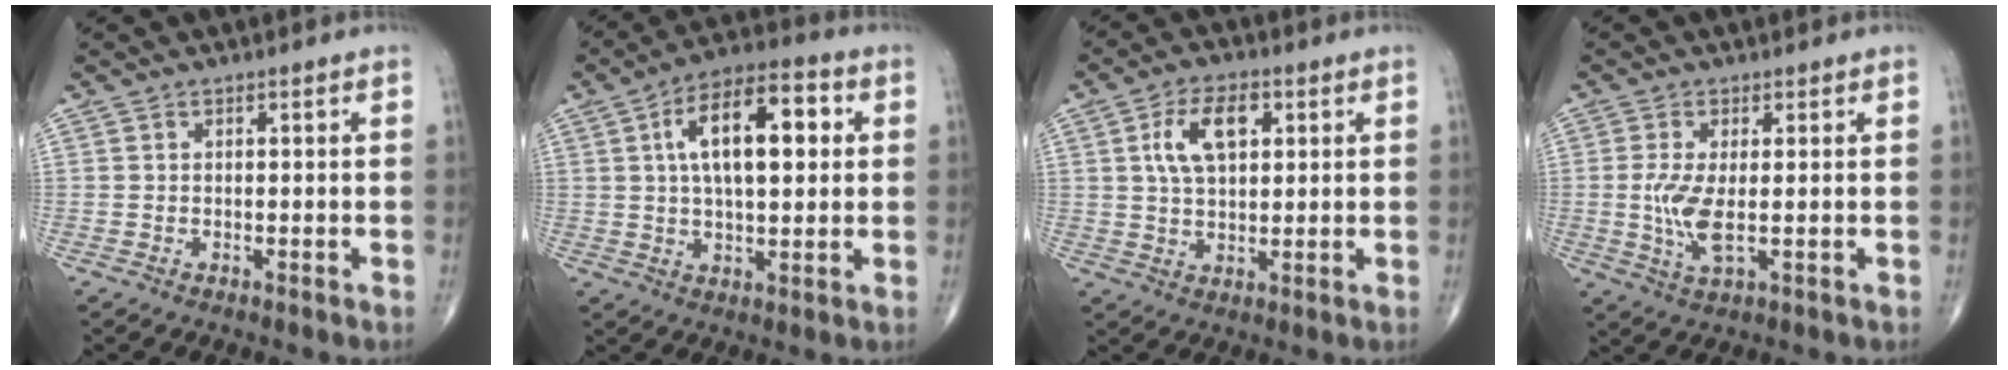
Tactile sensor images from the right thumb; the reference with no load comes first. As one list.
[{"total": 15.4, "force": [3.4, 7.0, 13.3], "torque": [-0.203, 0.016, 0.050]}, {"total": 9.1, "force": [2.7, 4.9, 7.2], "torque": [-0.120, 0.002, 0.048]}, {"total": 6.1, "force": [-0.2, 2.1, 5.8], "torque": [-0.134, -0.016, -0.003]}]